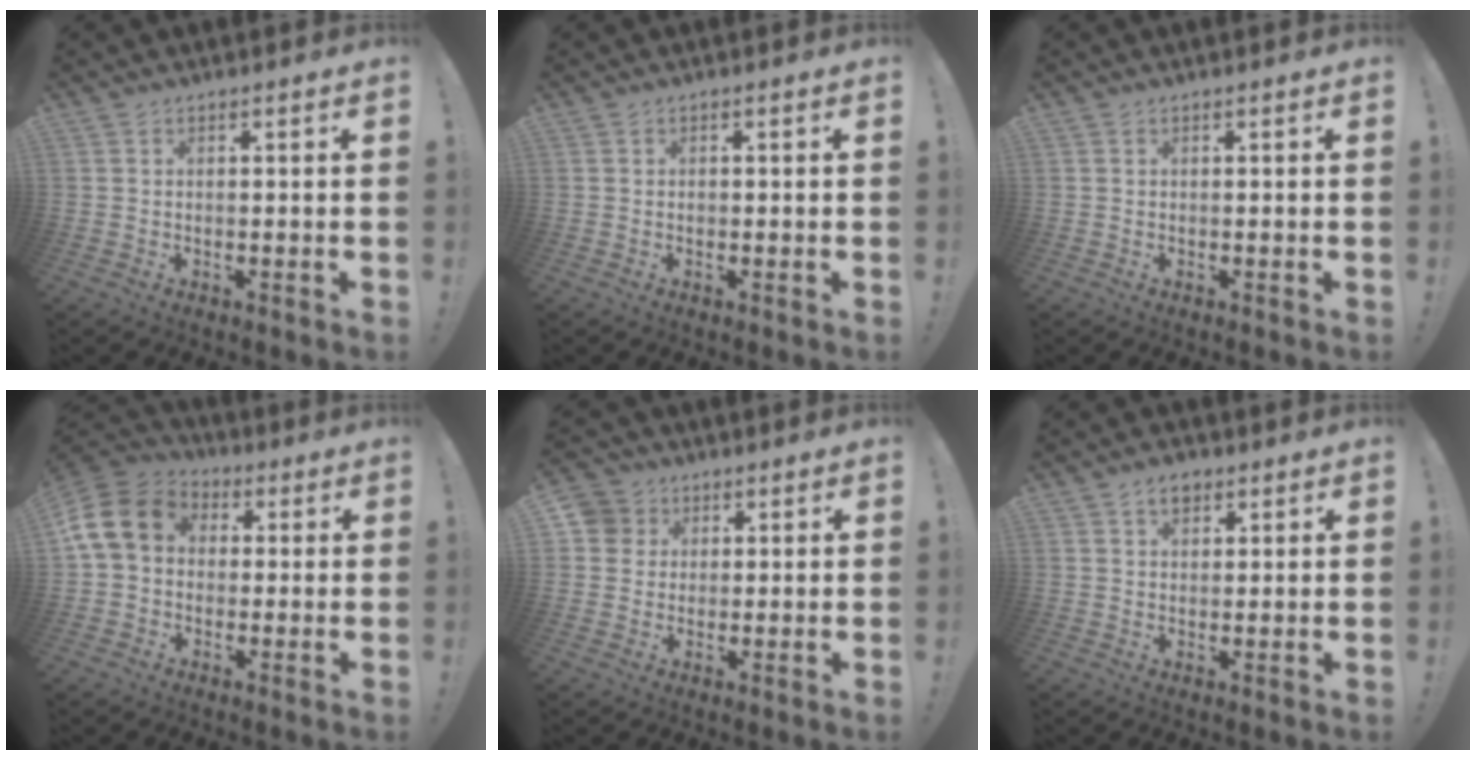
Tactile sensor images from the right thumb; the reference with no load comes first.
{"total": 0.6, "force": [-0.3, 0.5, 0.1], "torque": [0.006, 0.000, -0.008]}
{"total": 0.0}
{"total": 13.8, "force": [1.6, 11.0, 8.1], "torque": [-0.142, 0.016, 0.036]}
{"total": 5.7, "force": [1.6, 5.3, 1.1], "torque": [-0.015, -0.003, 0.032]}
{"total": 4.6, "force": [2.5, 3.0, 2.4], "torque": [-0.037, -0.001, 0.046]}